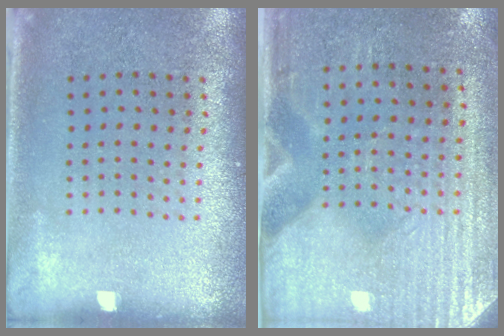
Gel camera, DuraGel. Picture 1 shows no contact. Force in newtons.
{"total": 2.9, "press": 2.6, "slide": 1.5}